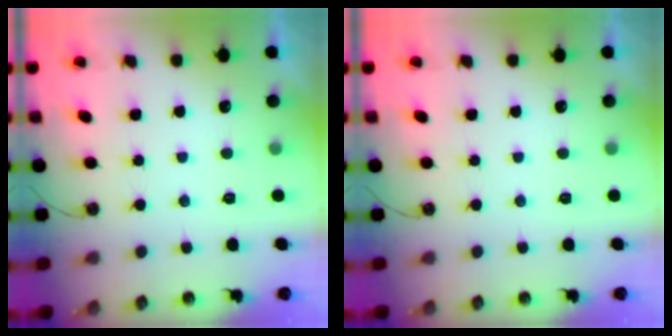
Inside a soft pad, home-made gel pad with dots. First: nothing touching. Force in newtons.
{"total": 0.0}